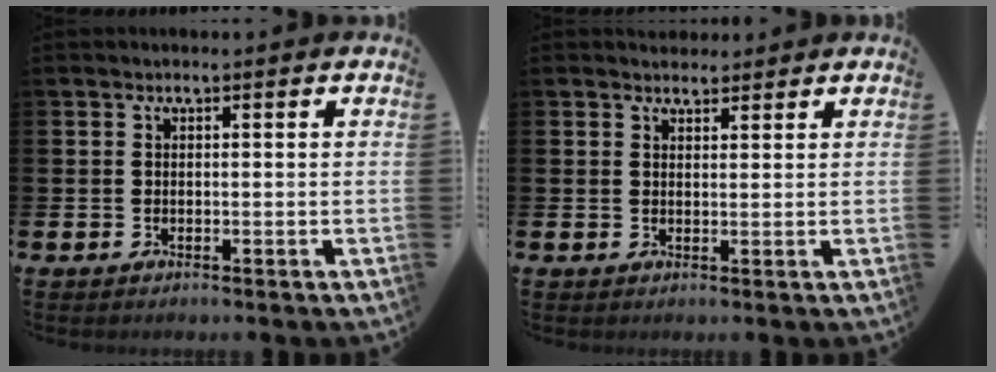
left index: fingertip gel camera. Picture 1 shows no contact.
{"total": 2.4, "force": [2.3, 0.9, 0.0], "torque": [0.005, -0.006, 0.041]}